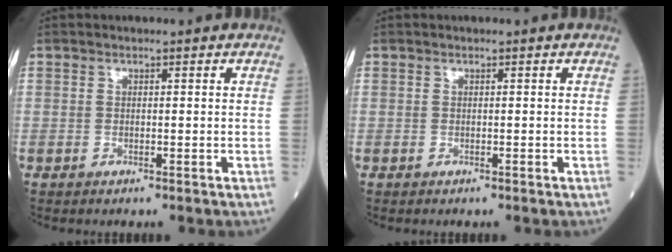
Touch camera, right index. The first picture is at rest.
{"total": 0.0}